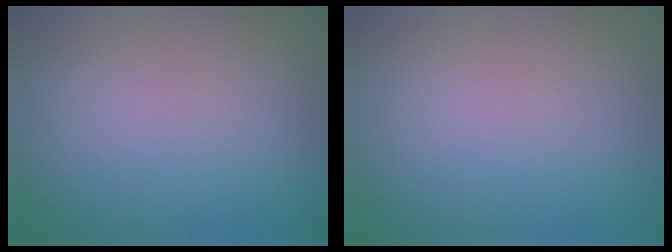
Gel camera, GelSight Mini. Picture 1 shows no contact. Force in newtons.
{"total": 0.0}